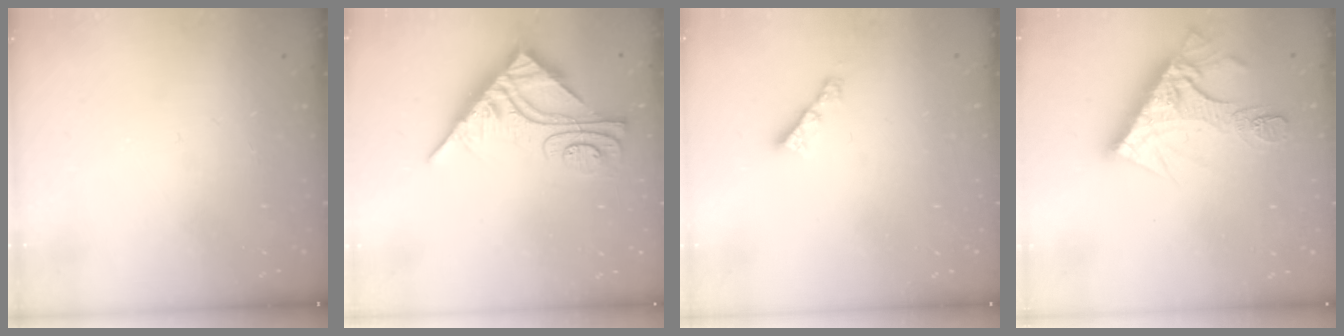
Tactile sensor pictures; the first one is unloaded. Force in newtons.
{"total": 10.6, "press": 10.5, "slide": 1.0}
{"total": 2.6, "press": 2.6, "slide": 0.1}
{"total": 14.5, "press": 14.4, "slide": 1.2}